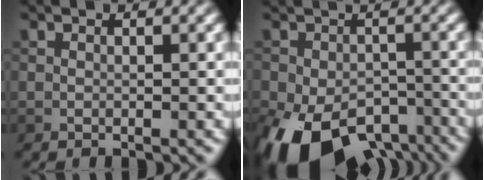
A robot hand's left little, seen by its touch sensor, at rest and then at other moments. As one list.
[{"total": 16.4, "force": [-9.8, 10.1, 8.5], "torque": [-0.178, -0.066, -0.121]}]